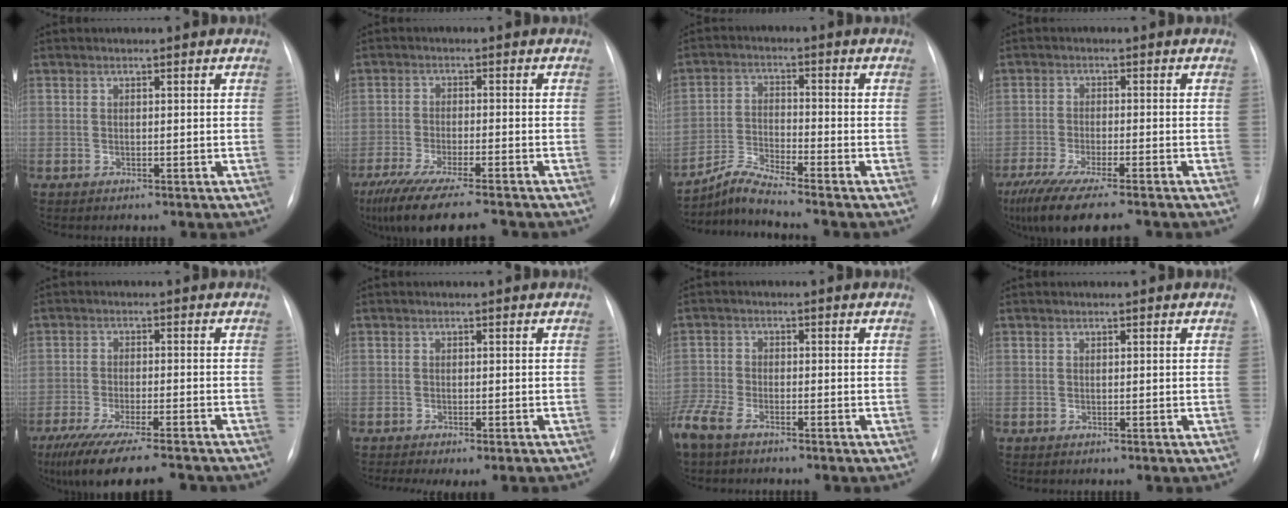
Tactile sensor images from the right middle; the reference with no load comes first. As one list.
[{"total": 12.5, "force": [-10.0, 1.1, 7.3], "torque": [-0.125, -0.035, -0.164]}, {"total": 5.3, "force": [-5.0, -1.6, 0.8], "torque": [-0.033, -0.017, -0.098]}, {"total": 11.6, "force": [-9.1, 1.3, 7.2], "torque": [-0.123, -0.030, -0.150]}, {"total": 15.1, "force": [-12.4, 1.9, 8.4], "torque": [-0.139, -0.035, -0.193]}, {"total": 6.4, "force": [-5.3, 1.2, 3.4], "torque": [-0.039, -0.002, -0.072]}, {"total": 8.0, "force": [-6.0, 3.0, 4.3], "torque": [-0.099, -0.010, -0.117]}, {"total": 0.0}]